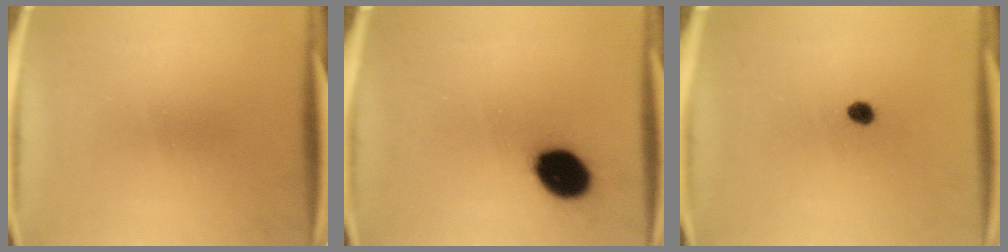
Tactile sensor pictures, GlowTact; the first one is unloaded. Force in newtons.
{"total": 11.4}
{"total": 2.1}